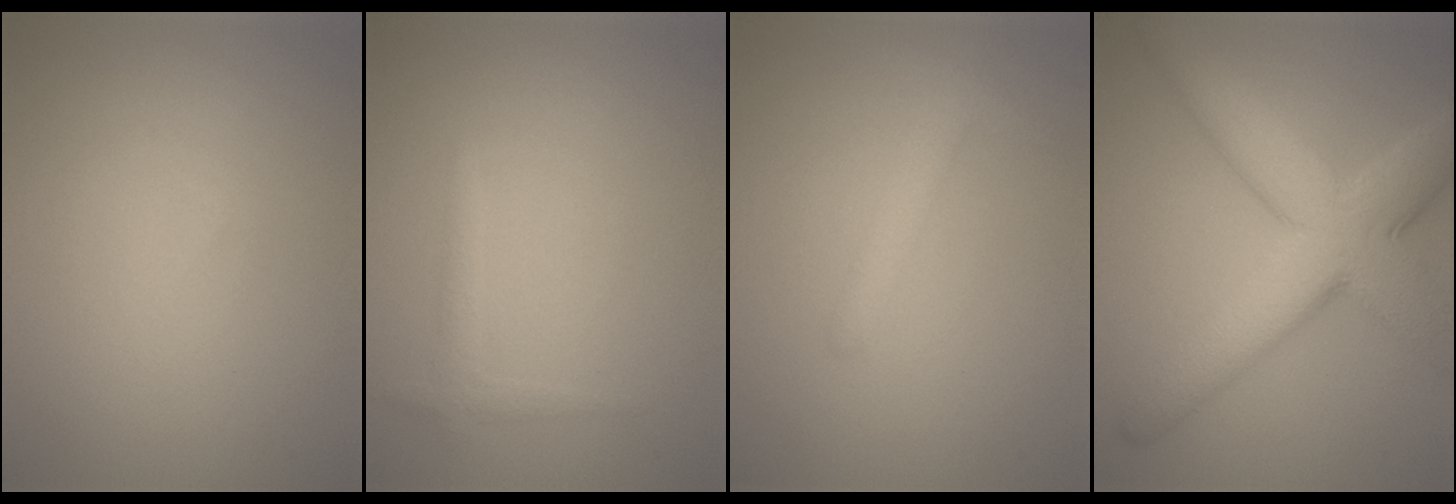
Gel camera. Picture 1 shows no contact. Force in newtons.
{"total": 1.2, "press": 1.2, "slide": 0.0}
{"total": 2.1, "press": 2.1, "slide": 0.1}
{"total": 9.6, "press": 9.6, "slide": 0.2}